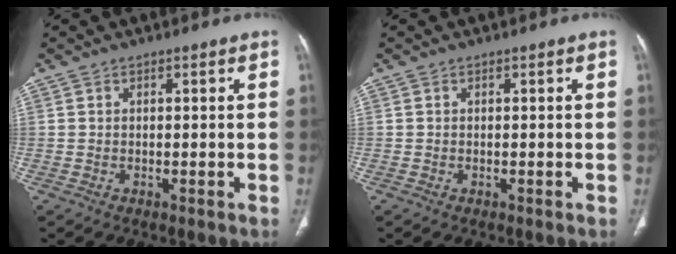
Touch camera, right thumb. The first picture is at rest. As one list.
[{"total": 0.0}]